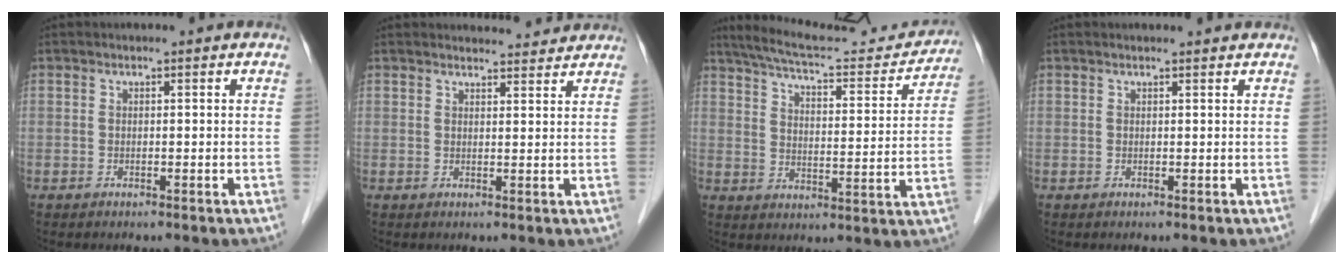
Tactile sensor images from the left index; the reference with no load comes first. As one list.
[{"total": 5.1, "force": [5.0, 0.8, 0.5], "torque": [-0.008, 0.009, 0.057]}, {"total": 18.7, "force": [17.5, 2.8, 6.2], "torque": [-0.094, -0.008, 0.236]}, {"total": 2.5, "force": [2.4, 0.2, 0.5], "torque": [-0.011, 0.013, 0.026]}]